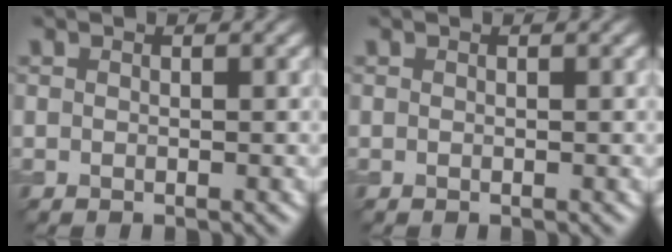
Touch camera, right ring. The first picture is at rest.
{"total": 0.0}